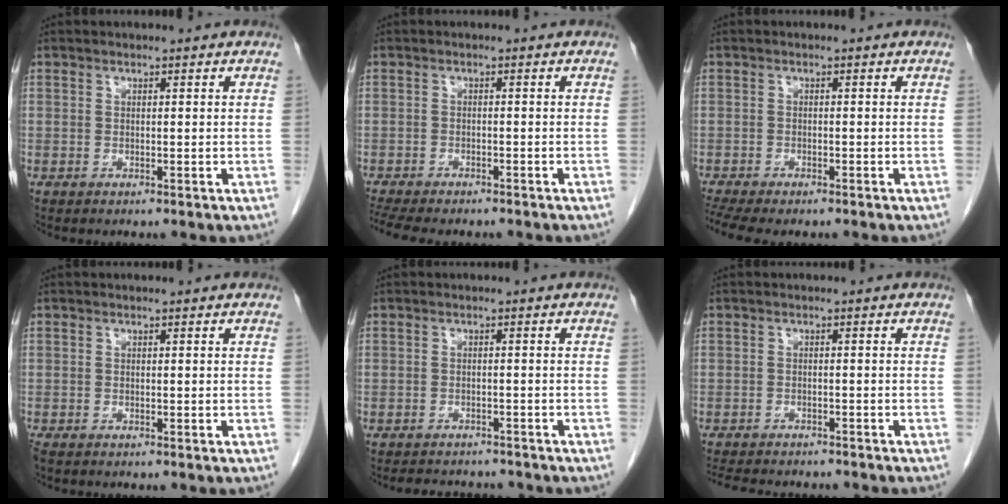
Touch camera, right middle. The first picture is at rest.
{"total": 10.6, "force": [-8.9, 2.9, 4.8], "torque": [-0.086, -0.003, -0.125]}
{"total": 6.9, "force": [-5.7, 1.7, 3.5], "torque": [-0.062, -0.003, -0.089]}
{"total": 1.0, "force": [-0.8, 0.4, 0.5], "torque": [-0.011, -0.003, -0.013]}
{"total": 6.0, "force": [-5.6, 1.8, 1.4], "torque": [-0.020, -0.002, -0.070]}
{"total": 11.0, "force": [-9.6, 3.0, 4.3], "torque": [-0.077, -0.007, -0.126]}